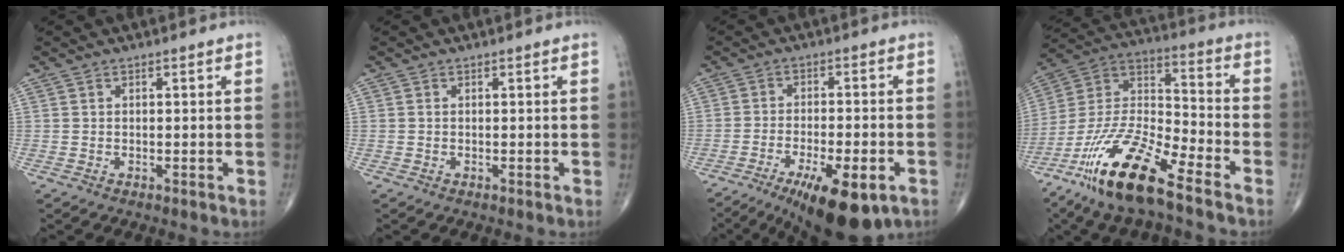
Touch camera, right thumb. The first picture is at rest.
{"total": 0.0}
{"total": 14.1, "force": [-7.6, 4.5, 11.0], "torque": [-0.152, 0.009, -0.113]}
{"total": 19.4, "force": [-12.9, 4.4, 13.9], "torque": [-0.276, 0.053, -0.243]}